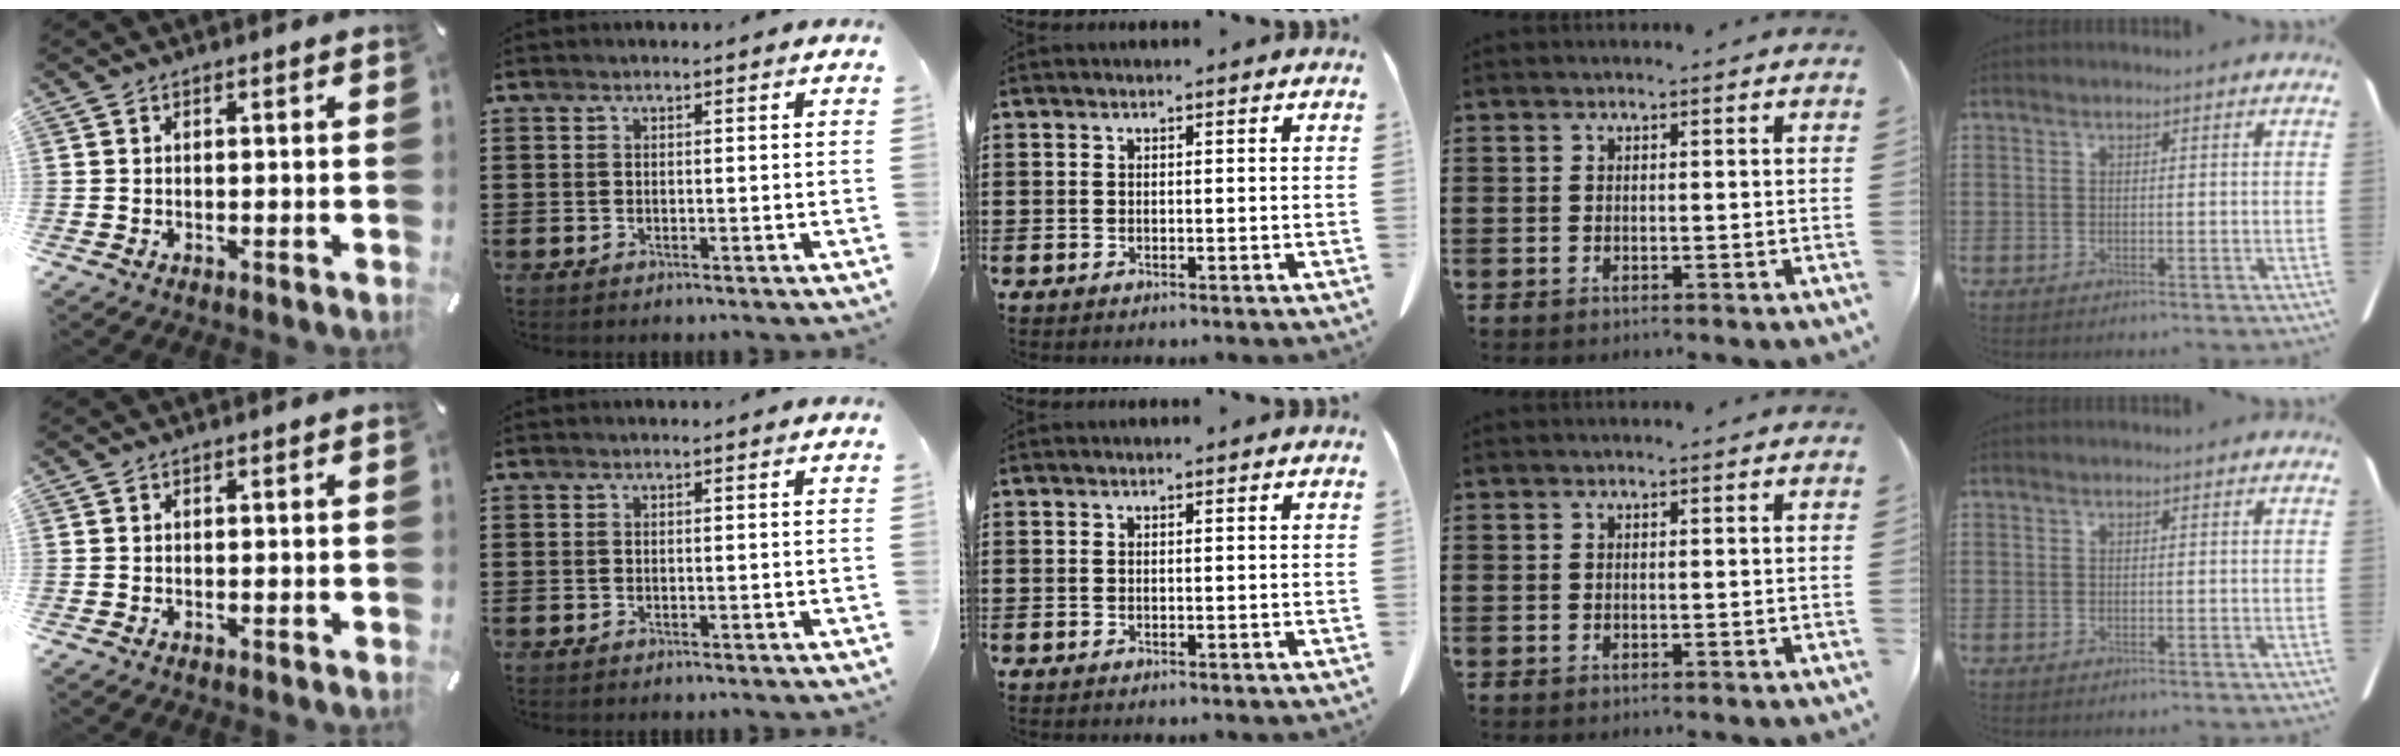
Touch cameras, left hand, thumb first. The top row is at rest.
{}